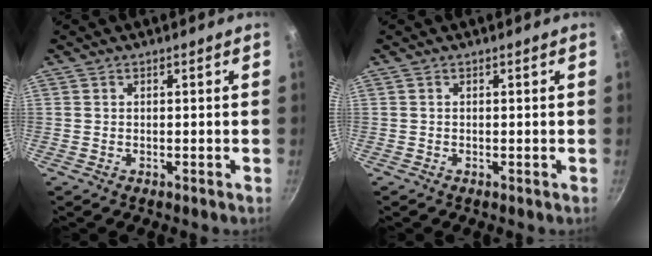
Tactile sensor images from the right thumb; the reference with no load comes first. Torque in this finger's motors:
{"motor_torque": [-0.06, -0.28, 0.32, 0.04, -0.03]}